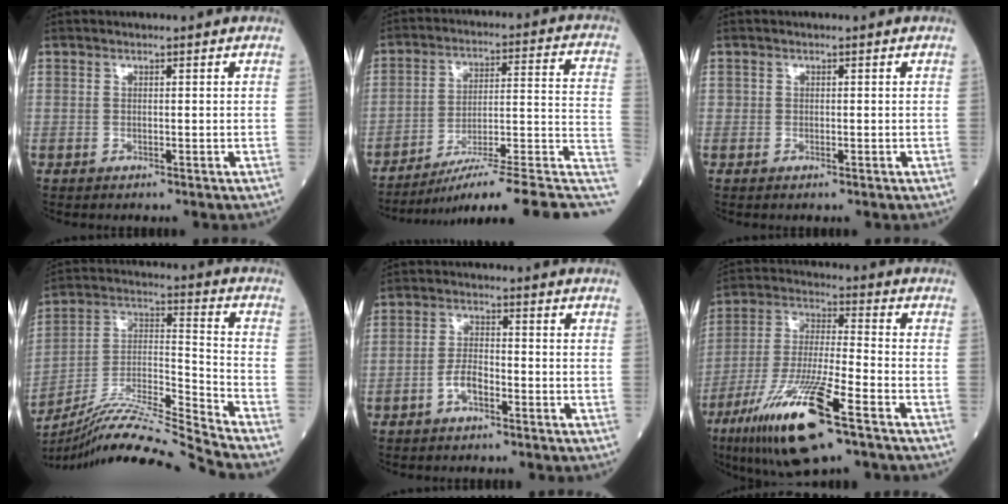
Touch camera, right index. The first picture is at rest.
{"total": 19.7, "force": [-14.0, 0.5, 13.8], "torque": [-0.134, 0.035, -0.209]}
{"total": 0.5, "force": [-0.2, 0.4, 0.3], "torque": [-0.005, 0.000, -0.003]}
{"total": 17.1, "force": [-15.8, -2.7, 6.0], "torque": [-0.108, 0.018, -0.280]}
{"total": 3.5, "force": [-1.8, 1.3, 2.7], "torque": [-0.053, 0.007, -0.036]}
{"total": 17.4, "force": [-9.6, 2.1, 14.4], "torque": [-0.303, -0.041, -0.176]}